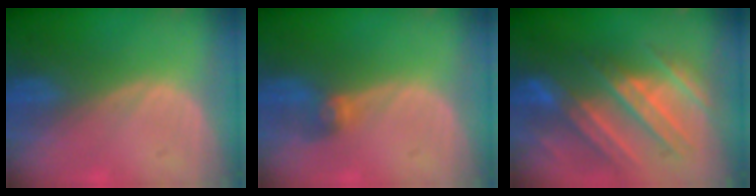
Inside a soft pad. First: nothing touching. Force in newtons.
{"total": 2.7, "press": 2.7, "slide": 0.1}
{"total": 10.5, "press": 9.6, "slide": 4.2}